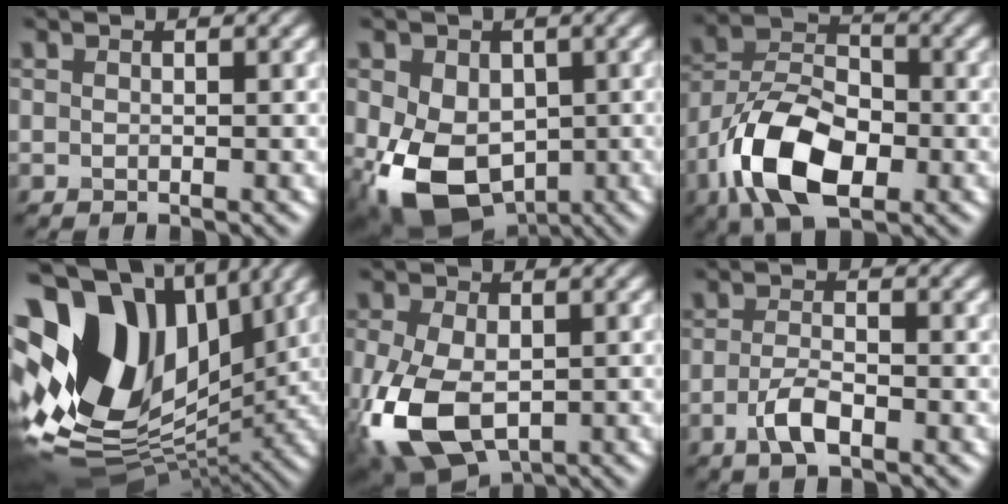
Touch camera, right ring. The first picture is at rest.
{"total": 10.0, "force": [-2.4, 7.1, 6.5], "torque": [-0.134, -0.034, -0.033]}
{"total": 10.5, "force": [-4.5, 5.7, 7.6], "torque": [-0.155, 0.001, -0.090]}
{"total": 16.7, "force": [4.1, 10.8, 12.1], "torque": [-0.250, 0.015, 0.072]}
{"total": 9.5, "force": [-2.6, 5.9, 7.0], "torque": [-0.175, -0.025, -0.046]}
{"total": 2.8, "force": [-1.2, 1.0, 2.3], "torque": [-0.053, -0.002, -0.028]}